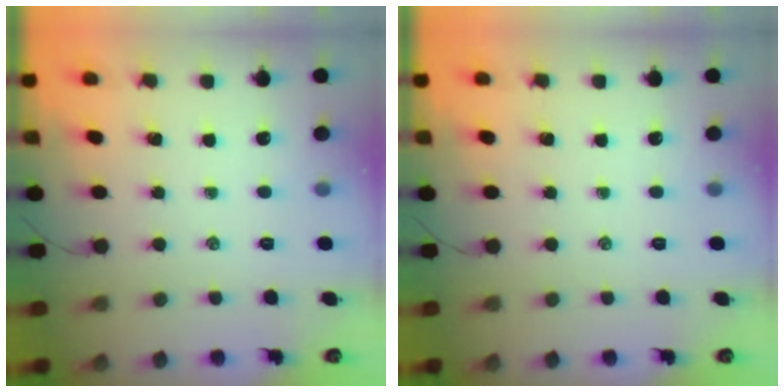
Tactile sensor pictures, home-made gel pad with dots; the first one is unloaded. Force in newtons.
{"total": 0.0}